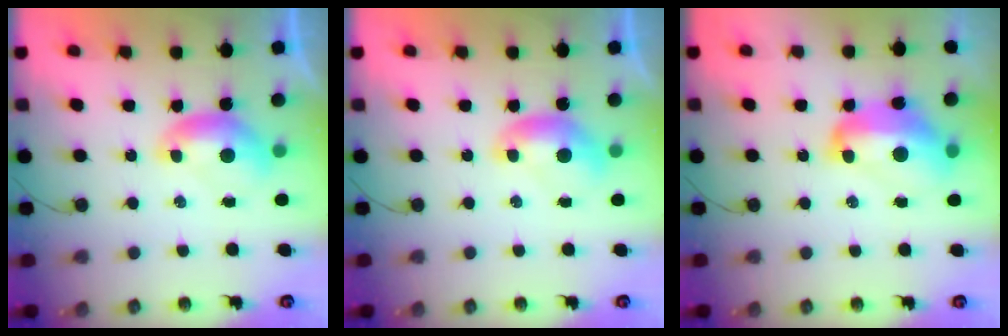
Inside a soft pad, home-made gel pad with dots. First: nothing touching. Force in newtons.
{"total": 0.0}
{"total": 9.6, "press": 9.5, "slide": 1.3}